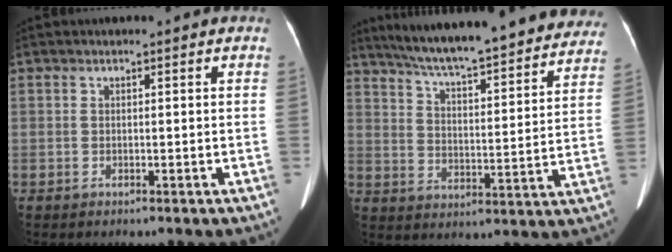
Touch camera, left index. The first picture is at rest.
{"total": 29.5, "force": [26.0, 4.7, 13.1], "torque": [-0.211, -0.037, 0.333]}